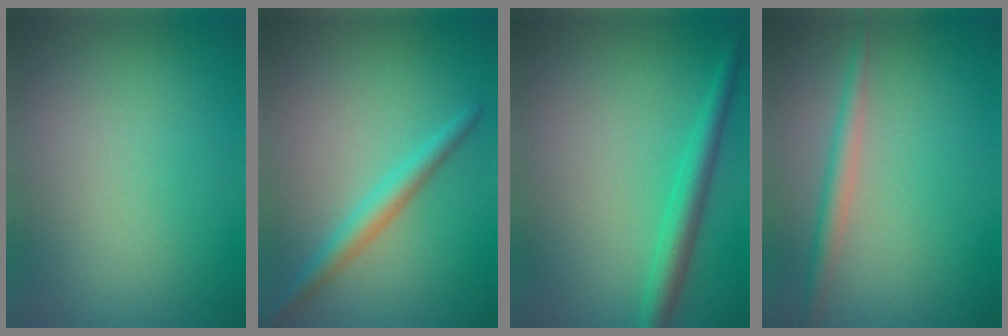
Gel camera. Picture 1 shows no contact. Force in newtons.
{"total": 2.5, "press": 2.5, "slide": 0.1}
{"total": 3.0, "press": 3.0, "slide": 0.0}
{"total": 2.1, "press": 2.1, "slide": 0.0}